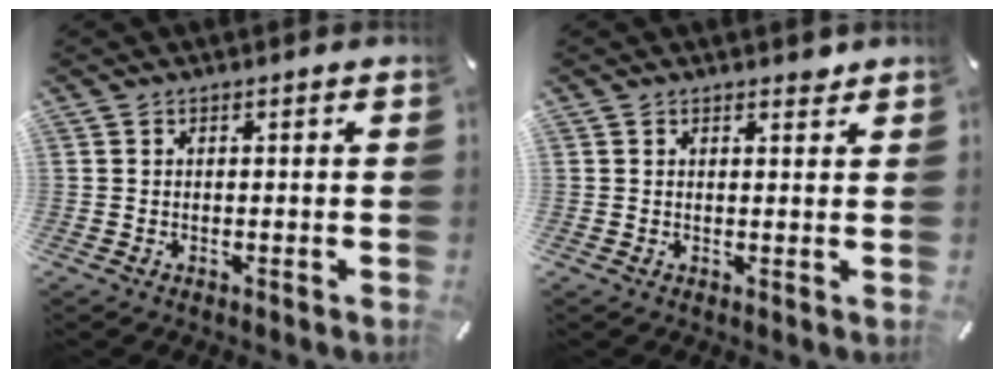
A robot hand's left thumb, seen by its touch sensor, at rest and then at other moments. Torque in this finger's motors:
{"motor_torque": [-0.10, 0.03, -0.51, 0.05, -0.04]}